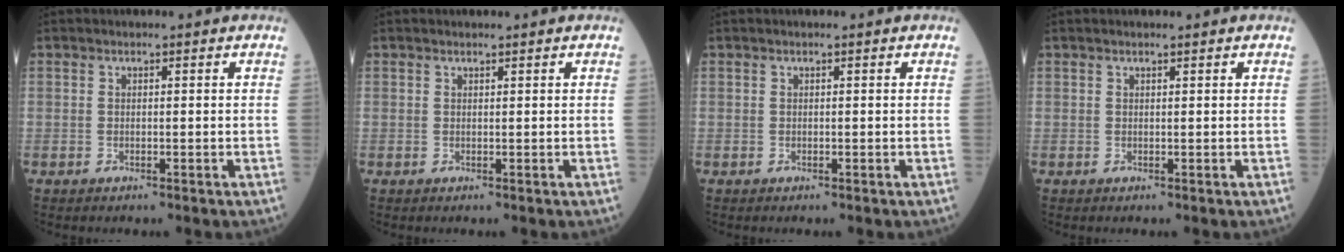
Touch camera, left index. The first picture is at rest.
{"total": 0.6, "force": [0.6, 0.0, 0.2], "torque": [-0.007, 0.004, 0.010]}
{"total": 0.0}
{"total": 0.7, "force": [0.6, 0.0, 0.4], "torque": [-0.009, 0.005, 0.010]}